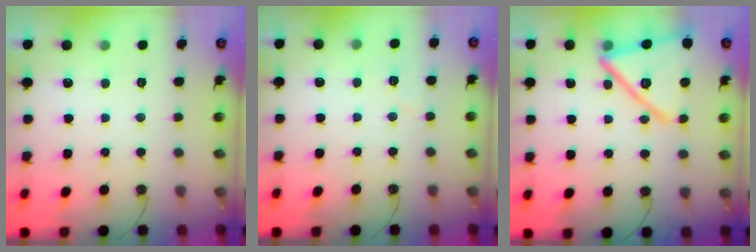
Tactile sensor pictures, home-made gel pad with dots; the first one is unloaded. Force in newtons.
{"total": 4.8, "press": 4.7, "slide": 0.9}
{"total": 19.7, "press": 19.7, "slide": 1.3}